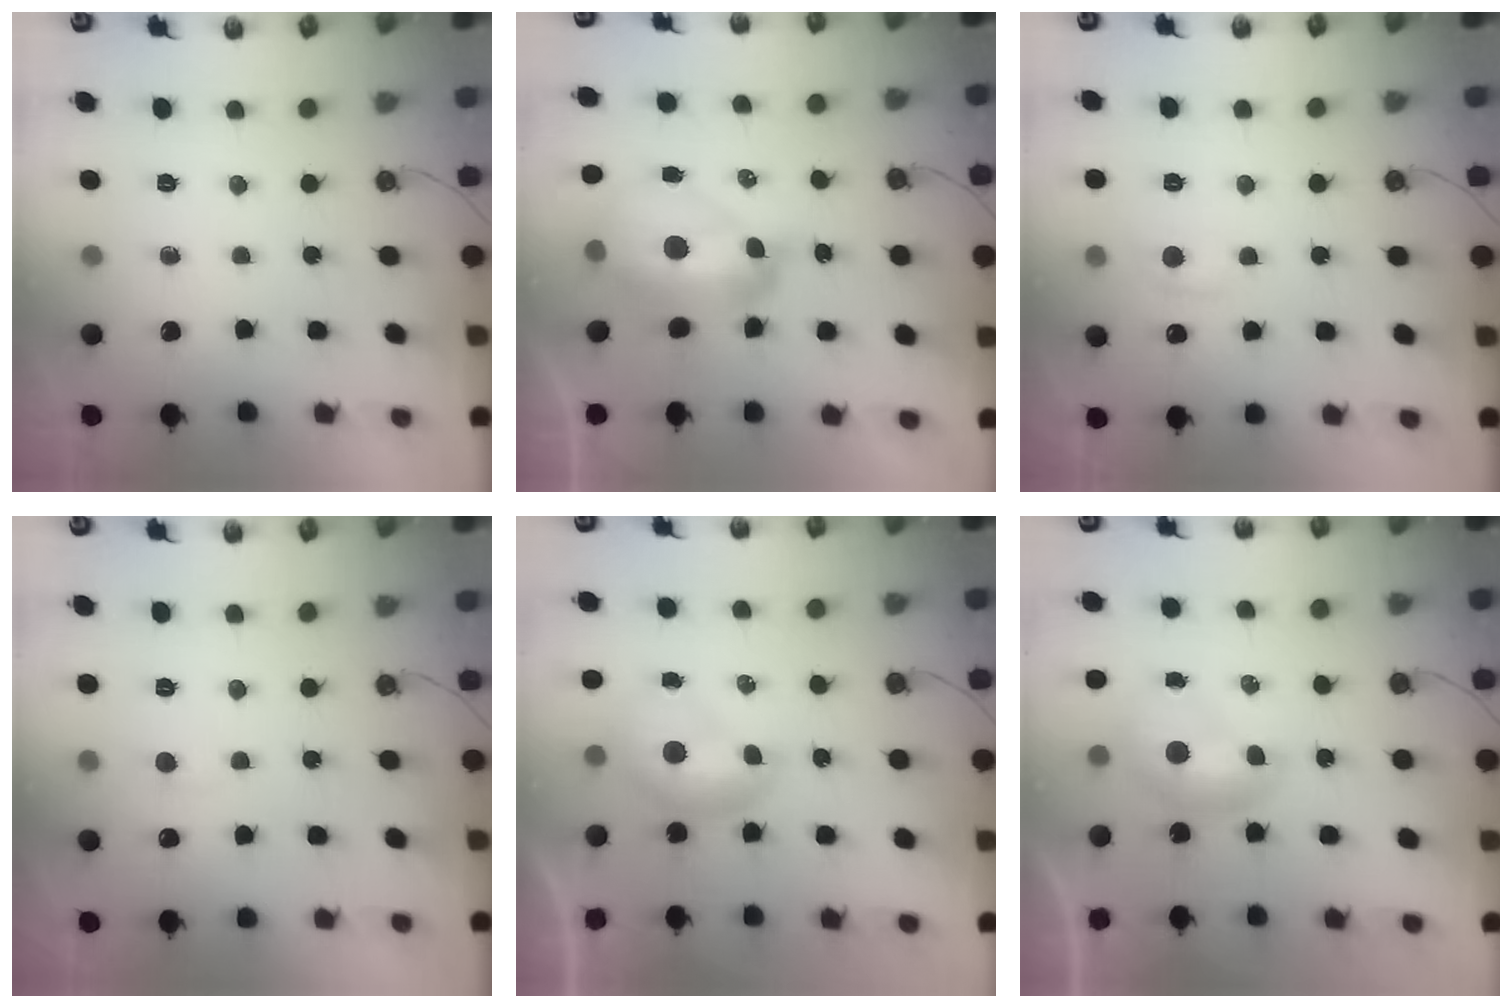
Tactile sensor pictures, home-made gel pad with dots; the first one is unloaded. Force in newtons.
{"total": 7.4, "press": 7.2, "slide": 1.4}
{"total": 0.6, "press": 0.3, "slide": 0.6}
{"total": 1.9, "press": 1.8, "slide": 0.4}
{"total": 0.0}
{"total": 0.0}